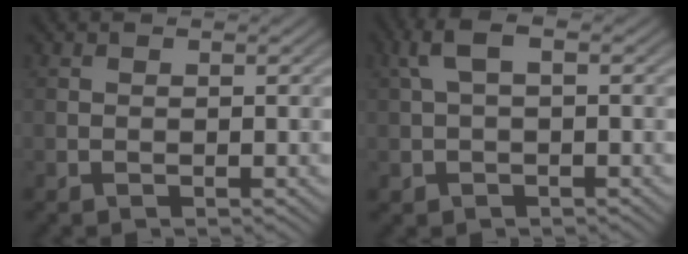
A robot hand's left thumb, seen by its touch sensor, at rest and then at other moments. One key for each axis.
{"total": 3.7, "fx": 0.6, "fy": 2.0, "fz": 3.0, "tx": -0.071, "ty": 0.011, "tz": 0.011}